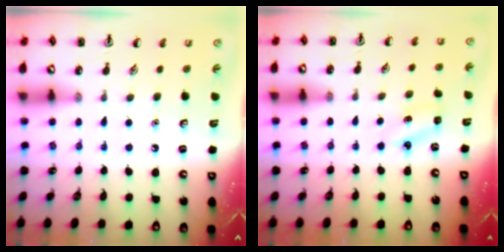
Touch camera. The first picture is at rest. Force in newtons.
{"total": 2.9, "press": 2.7, "slide": 0.9}